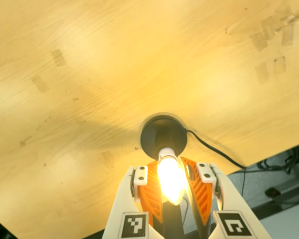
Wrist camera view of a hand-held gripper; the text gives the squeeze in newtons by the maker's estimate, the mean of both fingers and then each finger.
{"total": 14.8, "left": 14.5, "right": 15.2}